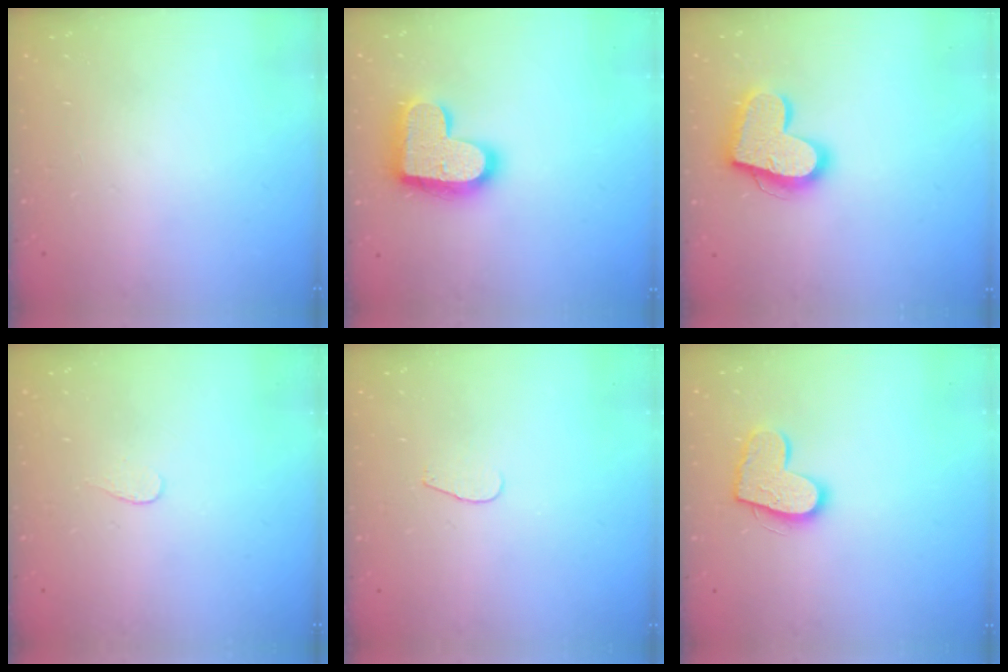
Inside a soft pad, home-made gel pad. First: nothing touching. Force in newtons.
{"total": 17.6, "press": 17.5, "slide": 1.0}
{"total": 17.9, "press": 17.9, "slide": 1.3}
{"total": 3.3, "press": 3.3, "slide": 0.3}
{"total": 2.8, "press": 2.8, "slide": 0.2}
{"total": 13.3, "press": 13.3, "slide": 0.9}